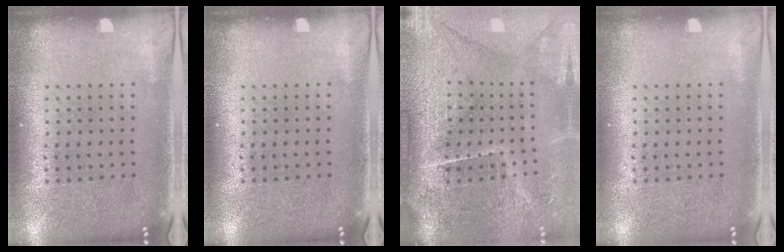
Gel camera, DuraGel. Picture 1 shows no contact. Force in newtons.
{"total": 0.0}
{"total": 4.6, "press": 4.0, "slide": 2.4}
{"total": 0.0}